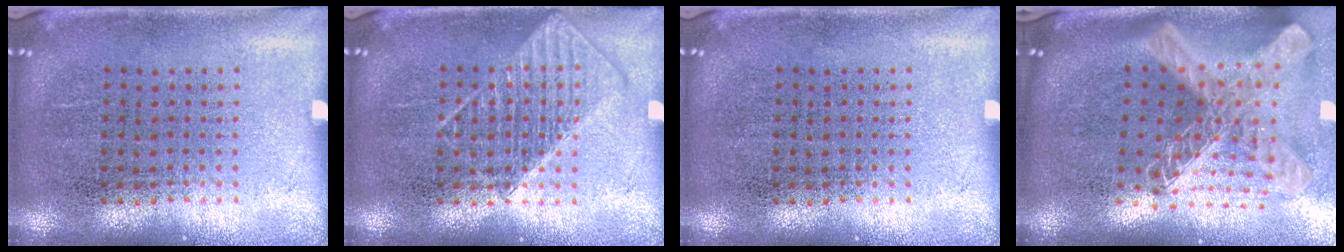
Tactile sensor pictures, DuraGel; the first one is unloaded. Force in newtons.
{"total": 2.0, "press": 2.0, "slide": 0.5}
{"total": 0.0}
{"total": 3.0, "press": 2.1, "slide": 2.1}